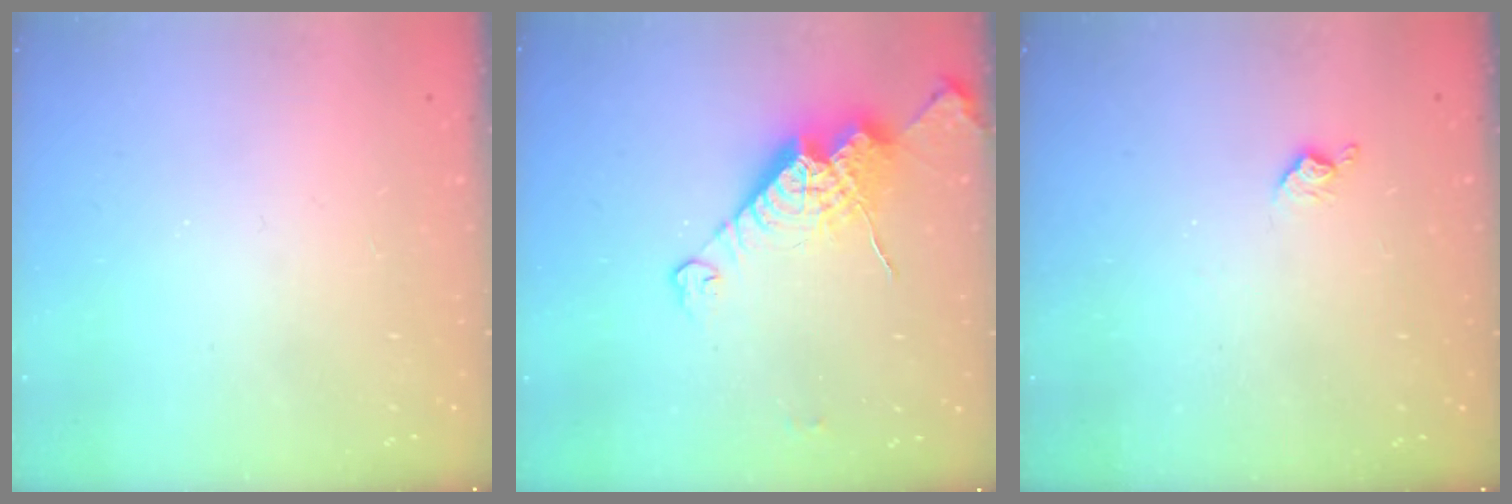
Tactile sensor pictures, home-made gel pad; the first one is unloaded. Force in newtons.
{"total": 13.8, "press": 13.8, "slide": 1.4}
{"total": 5.9, "press": 5.9, "slide": 0.8}